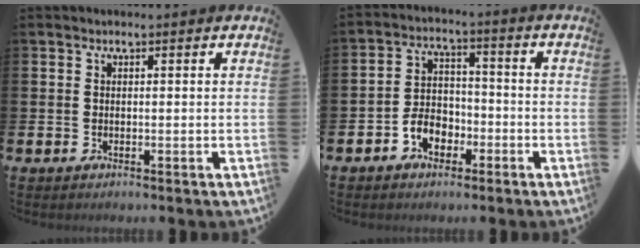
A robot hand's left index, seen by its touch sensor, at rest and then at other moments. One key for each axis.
{"total": 4.5, "fx": -2.3, "fy": 3.3, "fz": 2.0, "tx": -0.040, "ty": 0.007, "tz": -0.049}